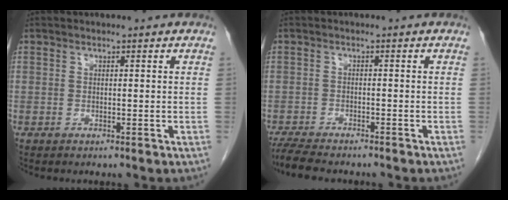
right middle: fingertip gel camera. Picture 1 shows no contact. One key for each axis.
{"total": 7.8, "fx": -6.7, "fy": 1.6, "fz": 3.6, "tx": -0.059, "ty": -0.016, "tz": -0.107}